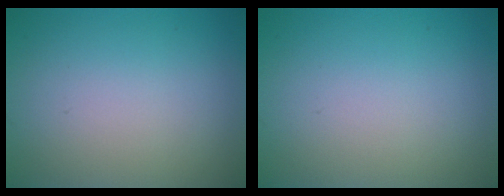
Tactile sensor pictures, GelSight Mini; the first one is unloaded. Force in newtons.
{"total": 0.0}